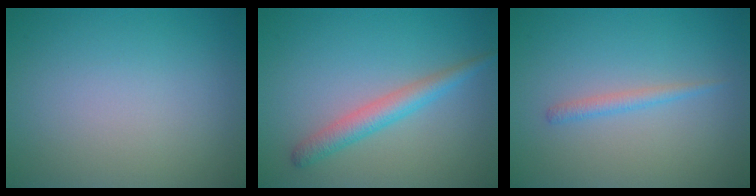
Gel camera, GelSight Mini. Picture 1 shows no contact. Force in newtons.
{"total": 2.8, "press": 2.8, "slide": 0.0}
{"total": 1.2, "press": 1.2, "slide": 0.0}